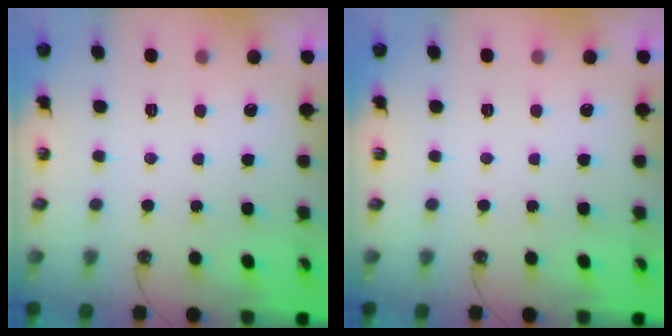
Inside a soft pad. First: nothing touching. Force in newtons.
{"total": 0.0}